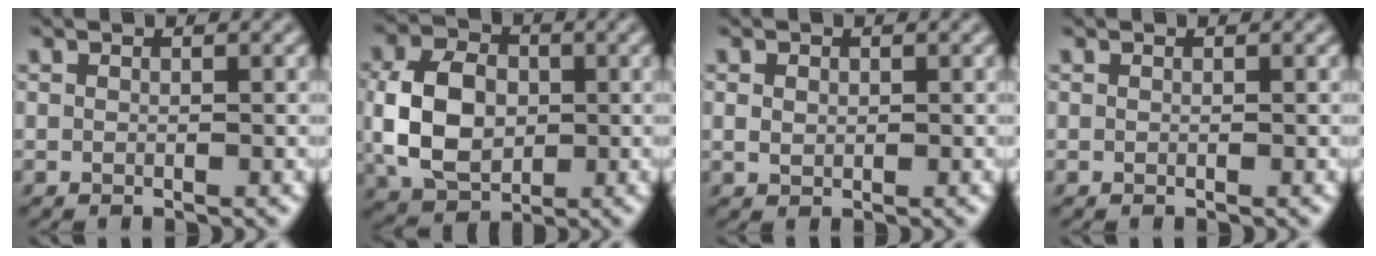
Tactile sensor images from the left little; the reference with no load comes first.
{"total": 7.9, "force": [-0.3, 5.7, 5.4], "torque": [-0.122, 0.001, -0.014]}
{"total": 1.0, "force": [0.1, 0.8, 0.5], "torque": [-0.012, 0.000, 0.002]}
{"total": 0.0}